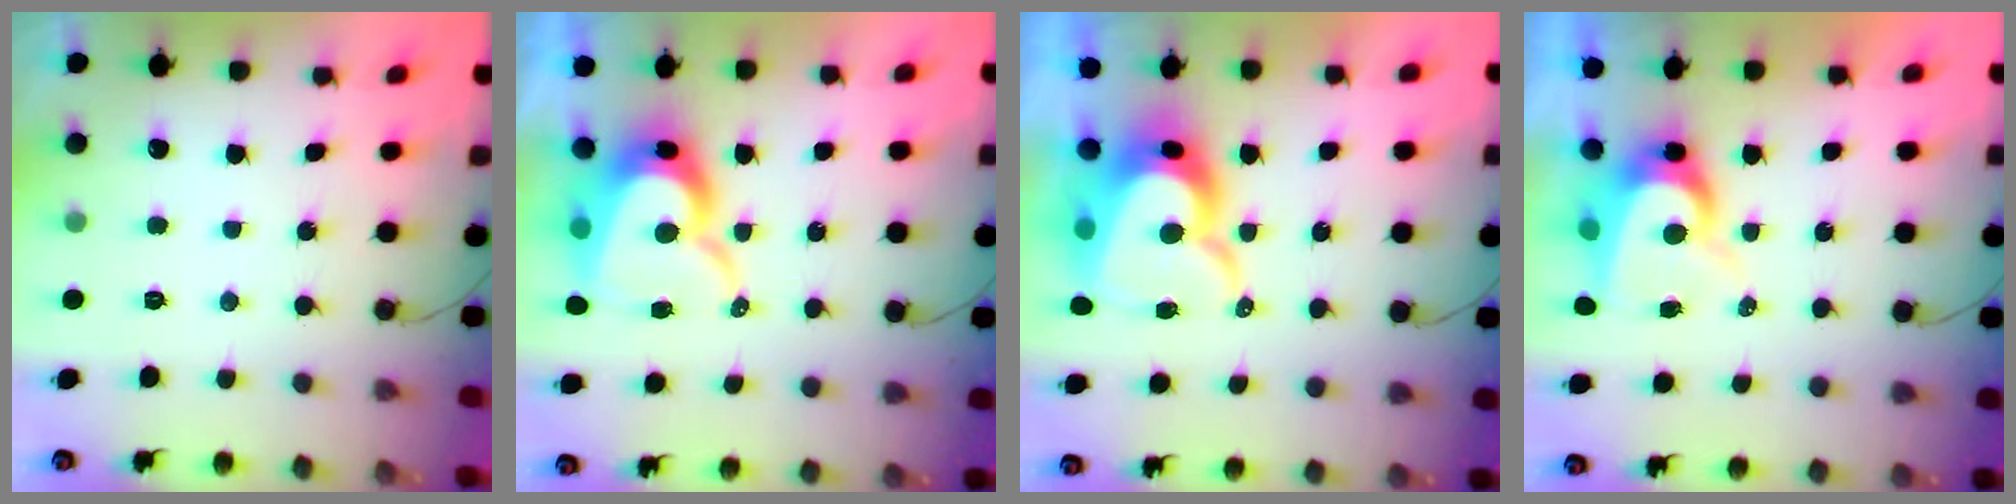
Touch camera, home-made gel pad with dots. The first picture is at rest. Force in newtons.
{"total": 14.7, "press": 14.6, "slide": 0.9}
{"total": 15.4, "press": 15.3, "slide": 1.3}
{"total": 7.7, "press": 7.7, "slide": 0.7}